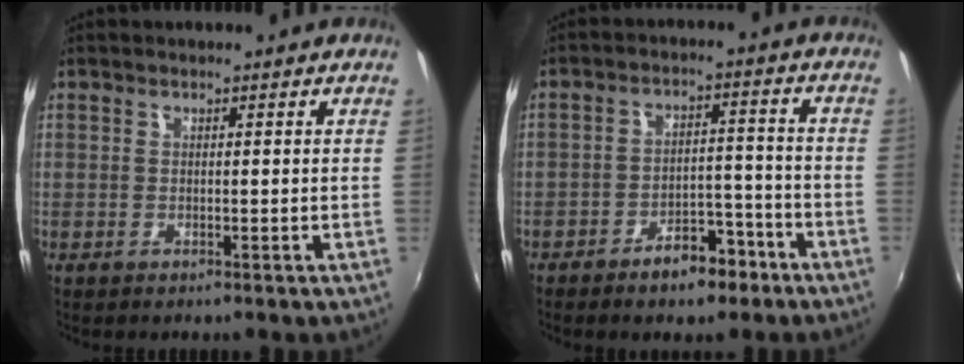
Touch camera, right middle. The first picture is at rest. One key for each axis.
{"total": 7.8, "fx": -5.5, "fy": 3.7, "fz": 4.1, "tx": -0.072, "ty": 0.020, "tz": -0.070}